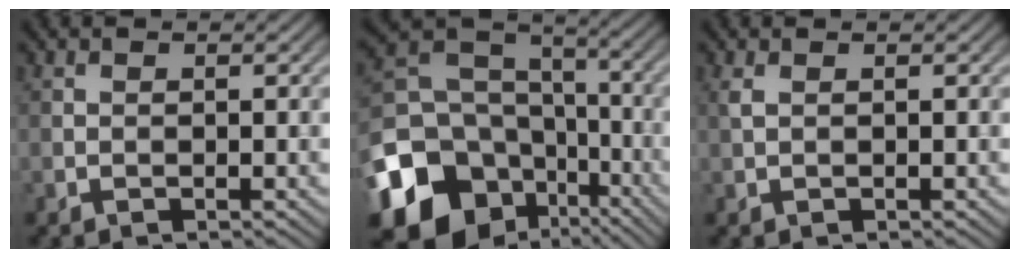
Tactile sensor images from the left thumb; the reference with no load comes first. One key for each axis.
{"total": 18.4, "fx": -8.7, "fy": 14.2, "fz": 7.8, "tx": -0.225, "ty": -0.046, "tz": -0.142}
{"total": 0.9, "fx": 0.4, "fy": 0.2, "fz": 0.7, "tx": -0.026, "ty": 0.005, "tz": 0.010}